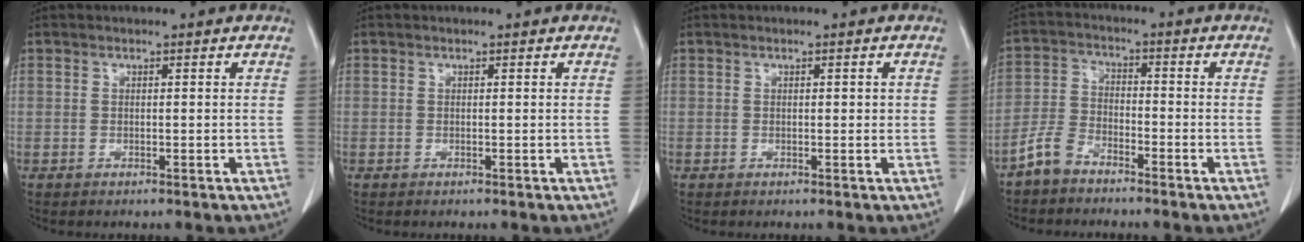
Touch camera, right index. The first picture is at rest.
{"total": 0.0}
{"total": 1.1, "force": [0.2, 0.4, 1.0], "torque": [-0.013, 0.002, 0.003]}
{"total": 5.0, "force": [-4.1, 2.3, 1.7], "torque": [-0.043, 0.002, -0.083]}